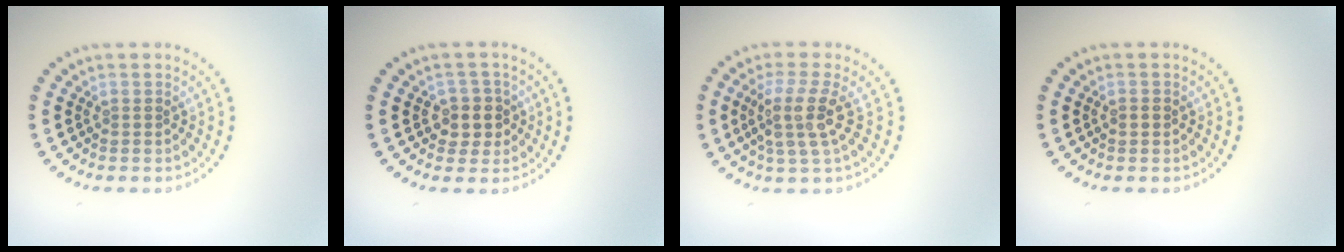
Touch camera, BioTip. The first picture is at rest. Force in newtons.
{"total": 2.6, "press": 2.4, "slide": 1.1}
{"total": 3.8, "press": 2.9, "slide": 2.4}
{"total": 1.1, "press": 1.1, "slide": 0.1}